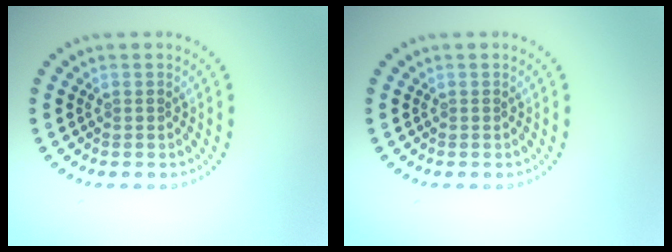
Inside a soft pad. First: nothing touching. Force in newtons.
{"total": 0.0}